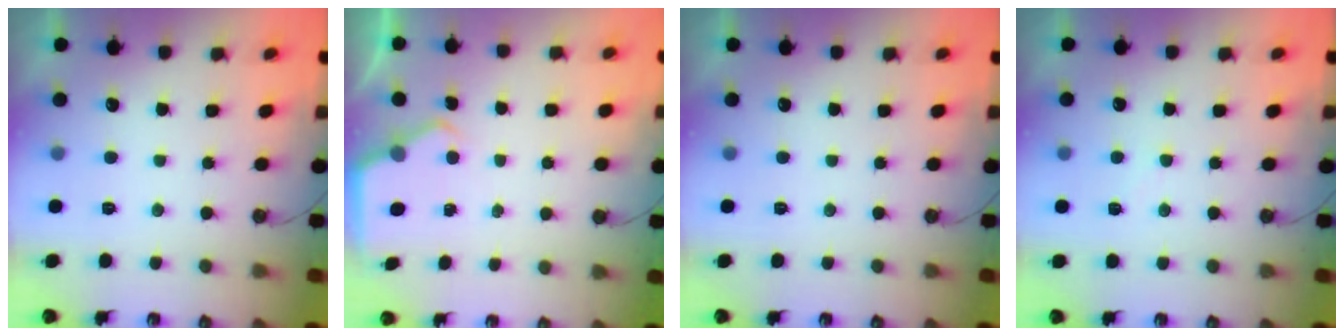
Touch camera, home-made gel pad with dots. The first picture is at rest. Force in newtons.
{"total": 2.6, "press": 2.5, "slide": 0.4}
{"total": 0.0}
{"total": 2.8, "press": 2.8, "slide": 0.4}